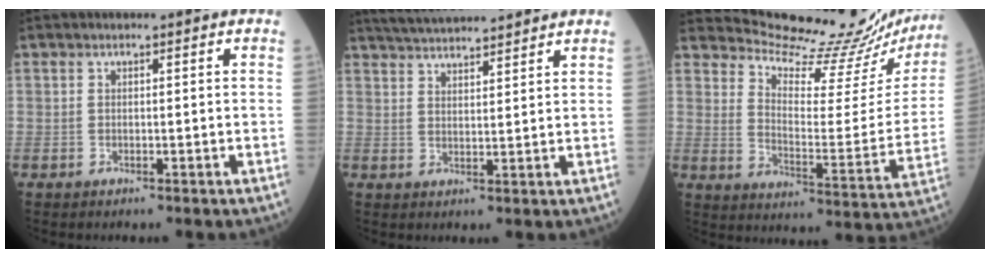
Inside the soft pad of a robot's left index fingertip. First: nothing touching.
{"total": 11.2, "force": [10.4, 0.8, 4.0], "torque": [-0.075, 0.027, 0.161]}
{"total": 20.9, "force": [20.6, 1.1, 3.4], "torque": [-0.062, -0.107, 0.262]}